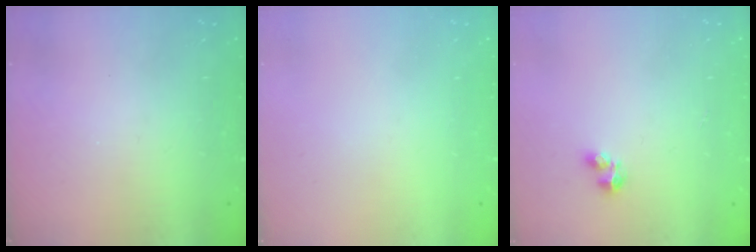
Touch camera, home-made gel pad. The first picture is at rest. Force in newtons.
{"total": 0.0}
{"total": 2.1, "press": 2.0, "slide": 0.8}